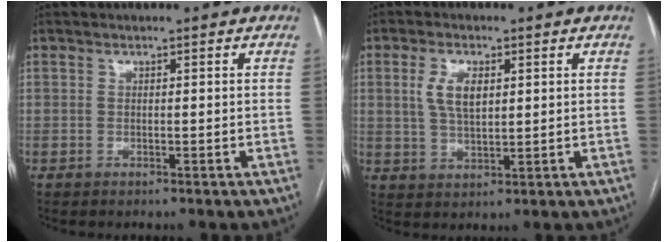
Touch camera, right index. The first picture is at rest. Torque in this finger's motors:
{"motor_torque": [1.27, 0.33, 0.70, 0.16]}